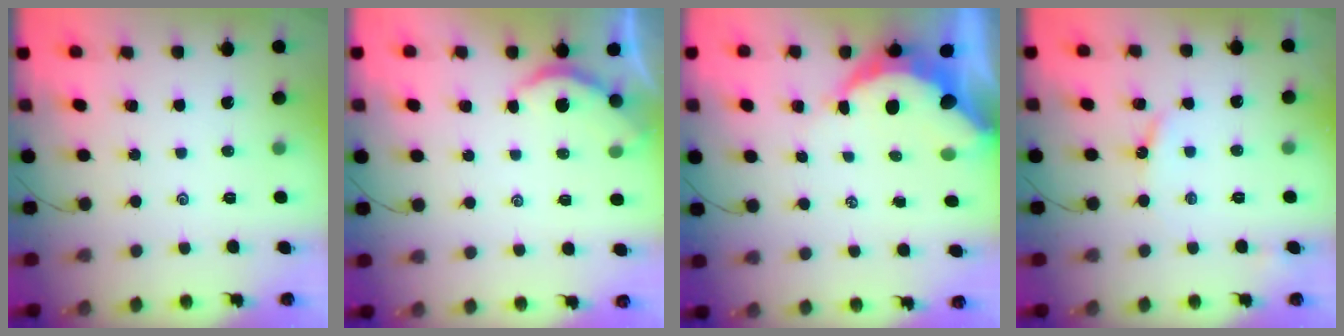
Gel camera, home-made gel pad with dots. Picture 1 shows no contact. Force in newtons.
{"total": 3.4, "press": 3.4, "slide": 0.3}
{"total": 10.9, "press": 10.9, "slide": 1.2}
{"total": 3.6, "press": 3.6, "slide": 0.4}